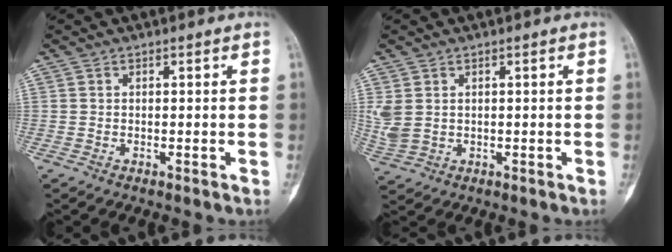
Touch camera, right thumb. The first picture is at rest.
{"total": 4.4, "force": [0.9, 3.2, 2.9], "torque": [-0.079, -0.001, 0.032]}